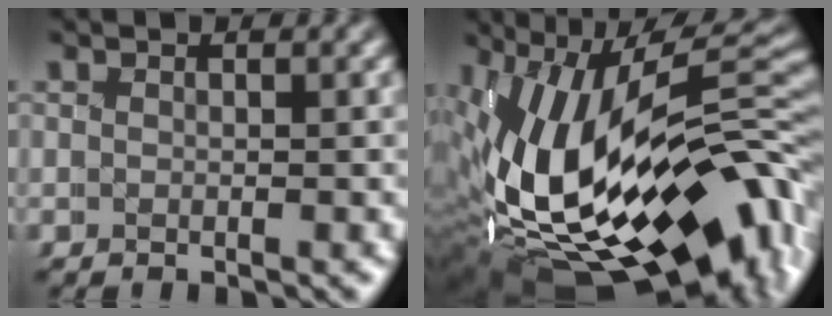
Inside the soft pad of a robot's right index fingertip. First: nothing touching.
{"total": 19.1, "force": [-6.2, 9.5, 15.4], "torque": [-0.244, -0.039, -0.059]}